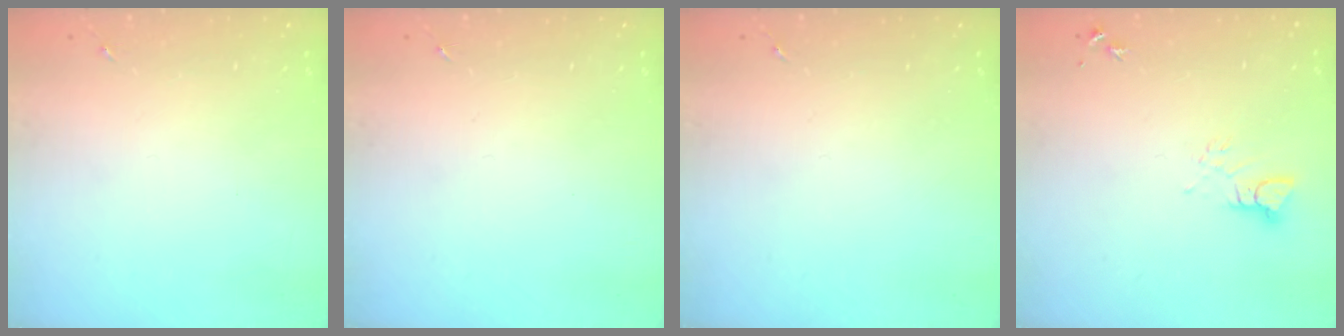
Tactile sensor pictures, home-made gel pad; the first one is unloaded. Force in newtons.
{"total": 0.0}
{"total": 0.0}
{"total": 3.2, "press": 3.2, "slide": 0.2}